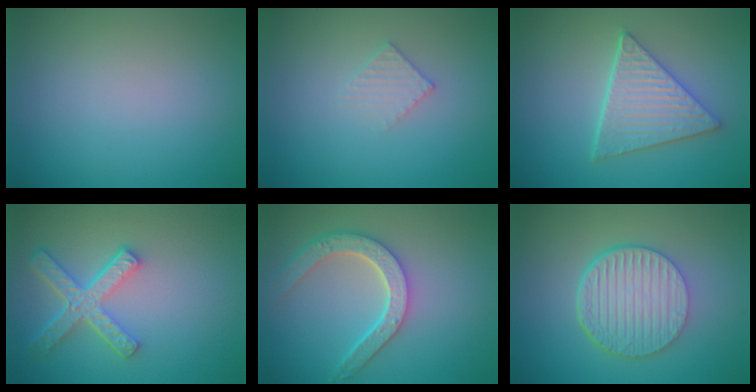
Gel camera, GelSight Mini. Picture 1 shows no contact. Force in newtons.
{"total": 1.4, "press": 1.4, "slide": 0.2}
{"total": 5.0, "press": 4.2, "slide": 2.6}
{"total": 4.7, "press": 3.5, "slide": 3.1}
{"total": 4.6, "press": 3.7, "slide": 2.7}
{"total": 6.8, "press": 4.7, "slide": 4.9}